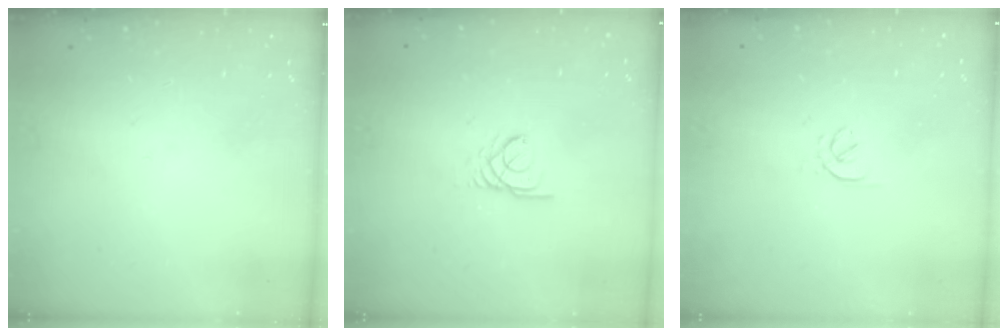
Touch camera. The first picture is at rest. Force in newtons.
{"total": 2.4, "press": 2.4, "slide": 0.3}
{"total": 1.7, "press": 1.6, "slide": 0.5}